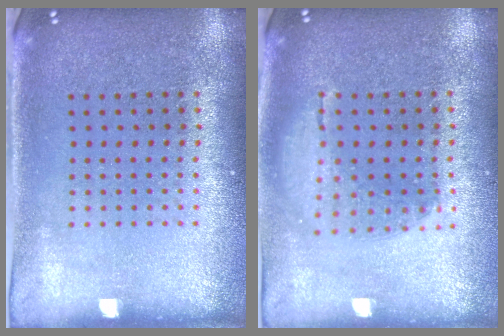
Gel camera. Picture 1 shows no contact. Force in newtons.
{"total": 1.3, "press": 1.1, "slide": 0.6}